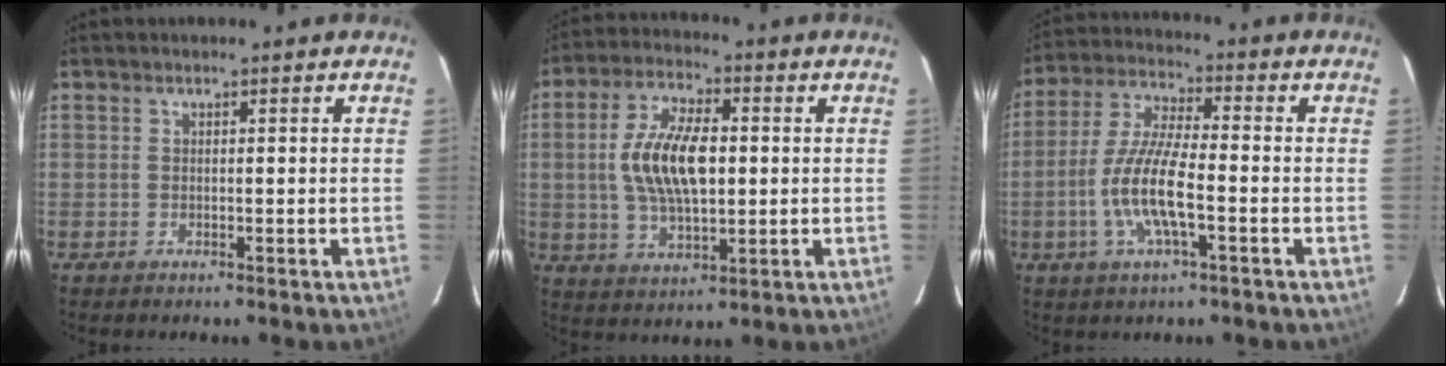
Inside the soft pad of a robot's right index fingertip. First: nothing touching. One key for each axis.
{"total": 12.8, "fx": 0.6, "fy": 5.7, "fz": 11.4, "tx": -0.223, "ty": 0.008, "tz": 0.013}
{"total": 11.5, "fx": -3.4, "fy": 2.6, "fz": 10.7, "tx": -0.225, "ty": -0.004, "tz": -0.067}